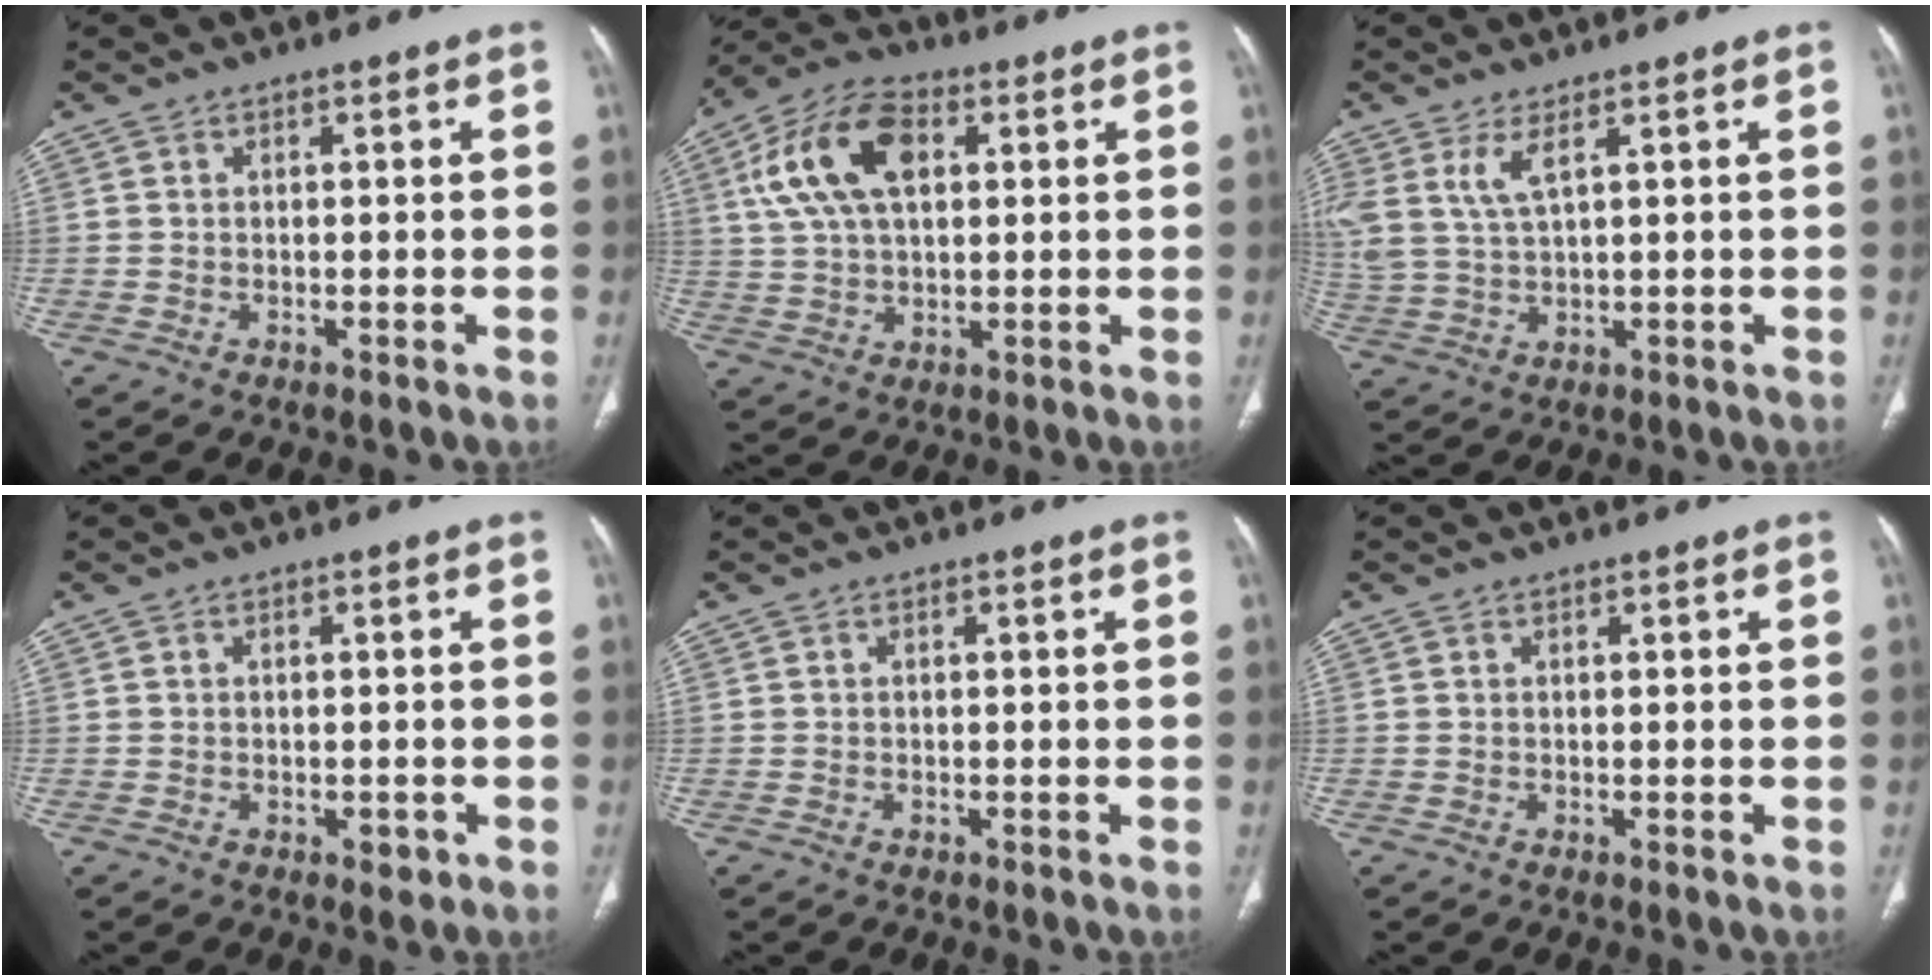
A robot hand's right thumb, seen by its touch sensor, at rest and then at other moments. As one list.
[{"total": 15.0, "force": [4.3, 8.6, 11.4], "torque": [-0.217, 0.013, 0.077]}, {"total": 6.6, "force": [3.3, 2.2, 5.3], "torque": [-0.132, -0.013, 0.079]}, {"total": 1.6, "force": [-0.5, 1.0, 1.2], "torque": [-0.014, 0.002, -0.003]}, {"total": 0.0}, {"total": 0.0}]